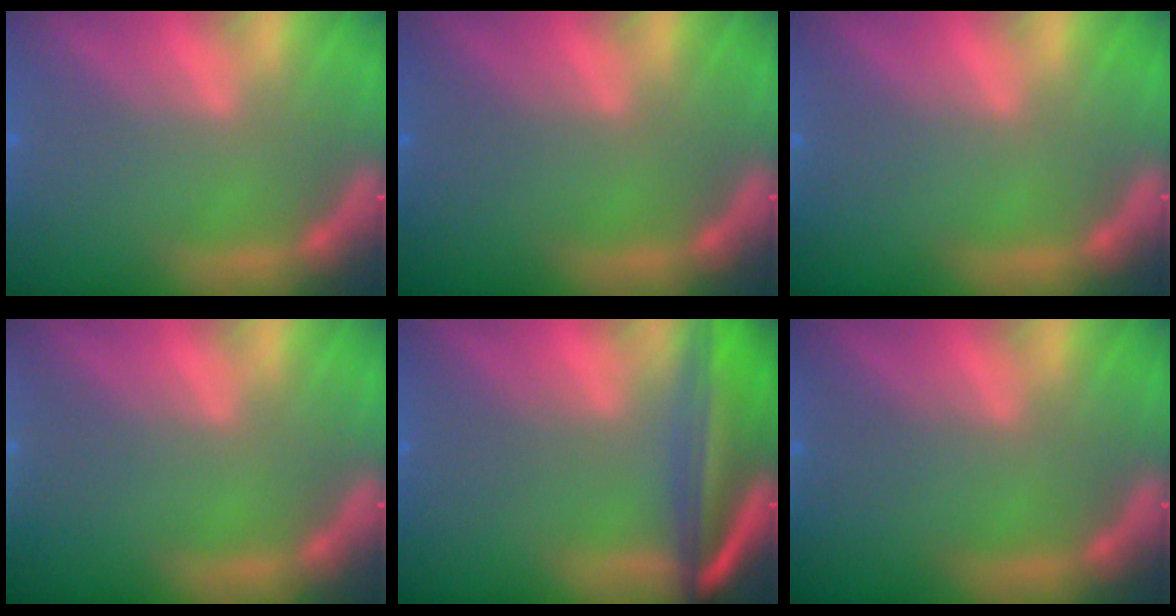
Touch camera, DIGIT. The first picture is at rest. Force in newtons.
{"total": 0.0}
{"total": 0.9}
{"total": 2.4}
{"total": 10.1}
{"total": 0.9}